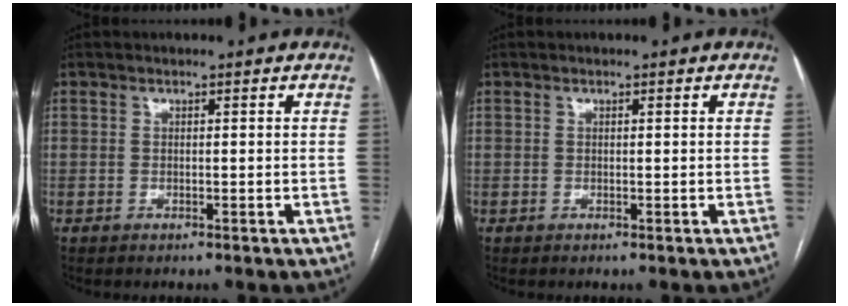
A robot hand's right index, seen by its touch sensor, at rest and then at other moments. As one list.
[{"total": 0.0}]